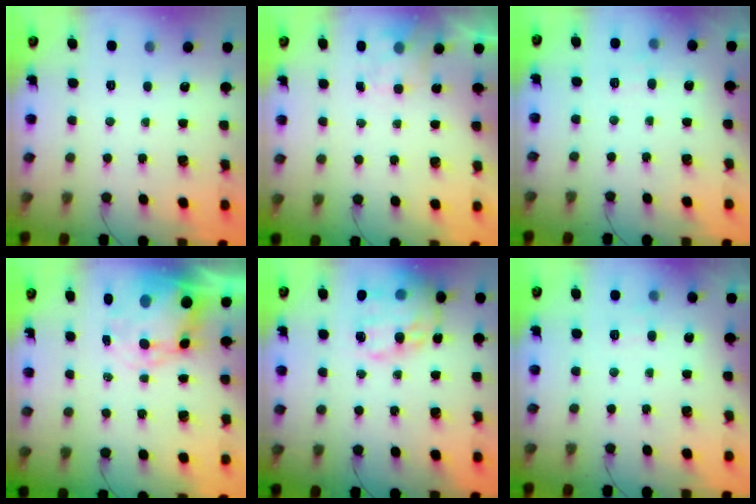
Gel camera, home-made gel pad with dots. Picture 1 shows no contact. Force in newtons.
{"total": 2.5, "press": 2.1, "slide": 1.4}
{"total": 3.8, "press": 3.4, "slide": 1.7}
{"total": 7.9, "press": 7.7, "slide": 2.1}
{"total": 23.1, "press": 22.8, "slide": 3.7}
{"total": 3.8, "press": 3.4, "slide": 1.7}